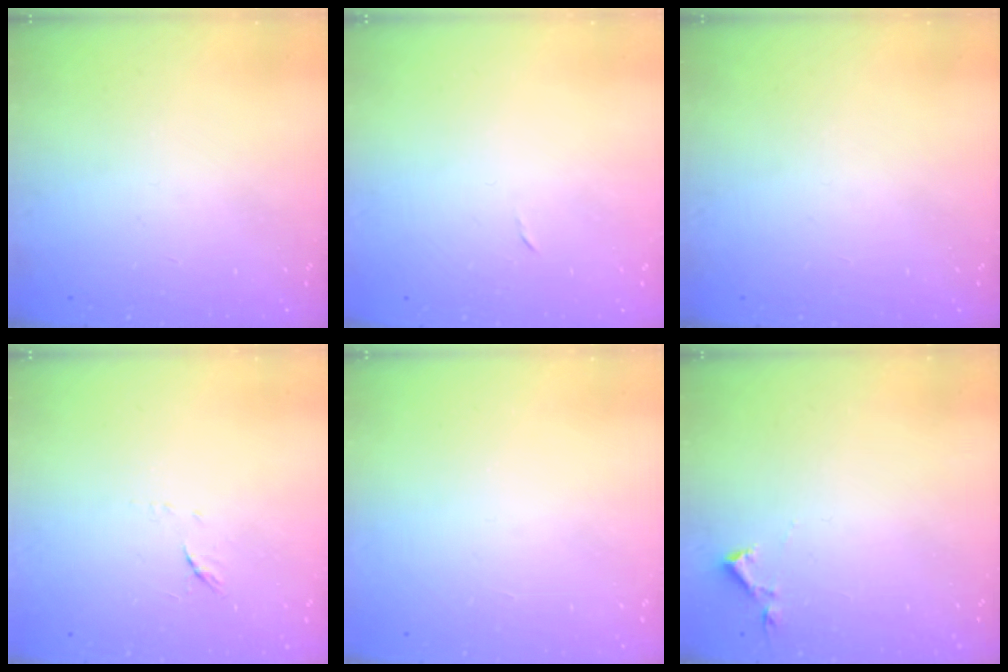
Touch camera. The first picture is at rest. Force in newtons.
{"total": 2.3, "press": 2.3, "slide": 0.4}
{"total": 0.0}
{"total": 5.4, "press": 5.3, "slide": 0.9}
{"total": 1.6, "press": 1.6, "slide": 0.1}
{"total": 2.9, "press": 2.9, "slide": 0.5}